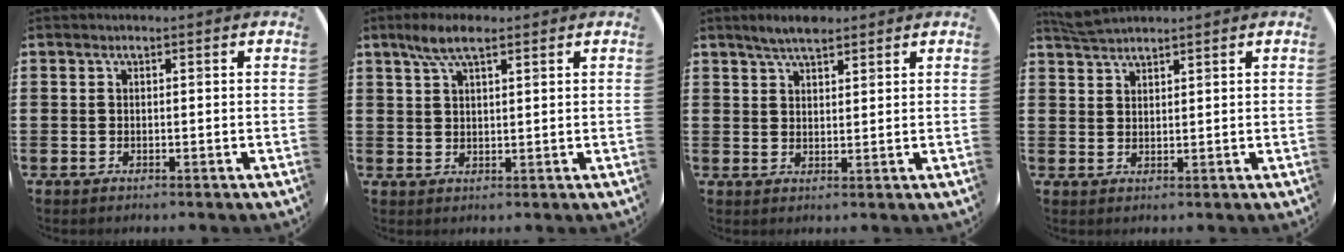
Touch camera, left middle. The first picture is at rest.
{"total": 4.6, "force": [3.1, 1.3, 3.2], "torque": [-0.059, 0.005, 0.052]}
{"total": 3.7, "force": [3.2, 1.0, 1.5], "torque": [-0.027, -0.002, 0.056]}
{"total": 2.8, "force": [2.7, 0.2, 0.4], "torque": [-0.014, 0.000, 0.052]}